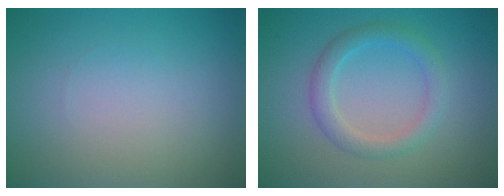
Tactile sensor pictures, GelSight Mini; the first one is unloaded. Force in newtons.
{"total": 2.7, "press": 2.6, "slide": 0.1}